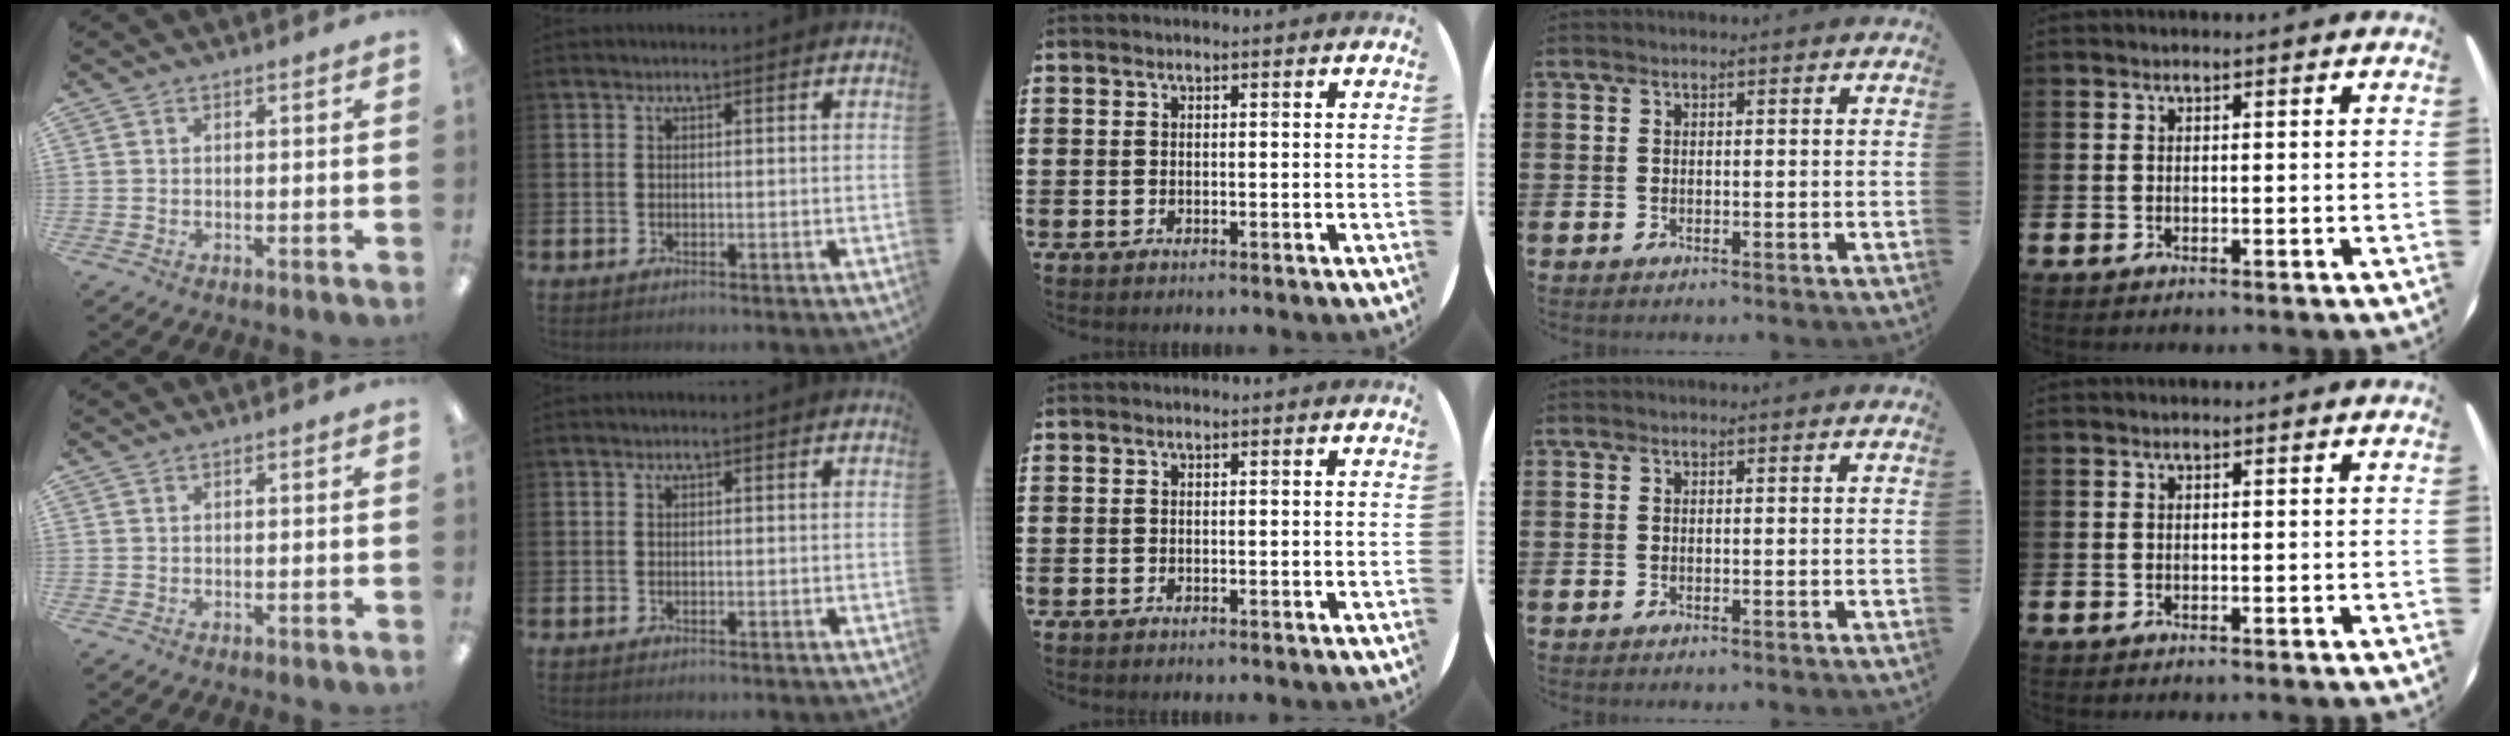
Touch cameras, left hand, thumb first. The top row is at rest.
{}